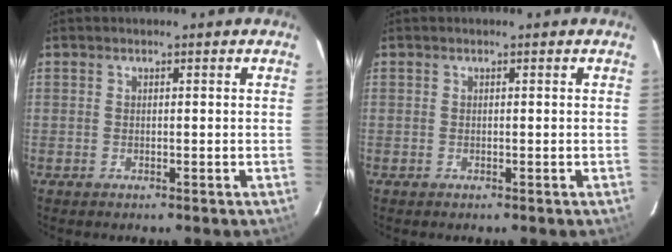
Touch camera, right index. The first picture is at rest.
{"total": 0.0}